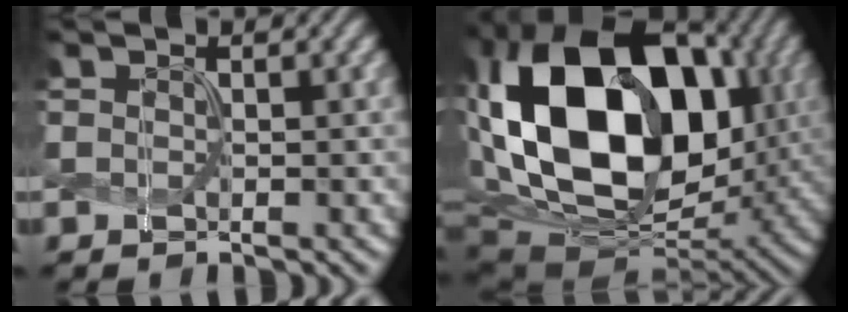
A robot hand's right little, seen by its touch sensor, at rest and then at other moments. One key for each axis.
{"total": 20.0, "fx": 2.6, "fy": 13.9, "fz": 14.1, "tx": -0.296, "ty": 0.020, "tz": 0.048}